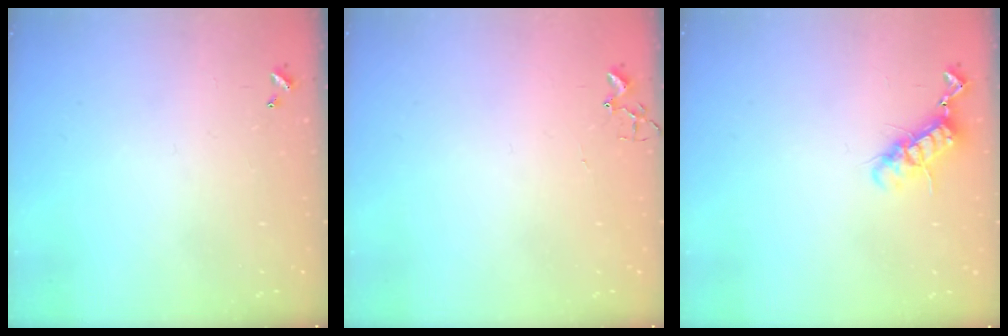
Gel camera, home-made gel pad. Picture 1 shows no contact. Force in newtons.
{"total": 1.7, "press": 1.6, "slide": 0.2}
{"total": 11.1, "press": 11.1, "slide": 0.7}